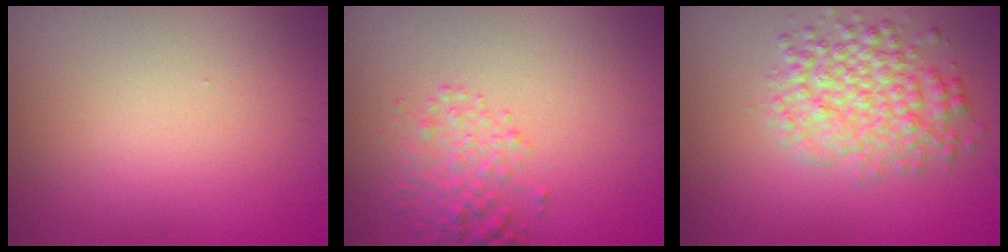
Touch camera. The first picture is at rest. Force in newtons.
{"total": 2.6, "press": 2.6, "slide": 0.1}
{"total": 4.9, "press": 4.9, "slide": 0.1}